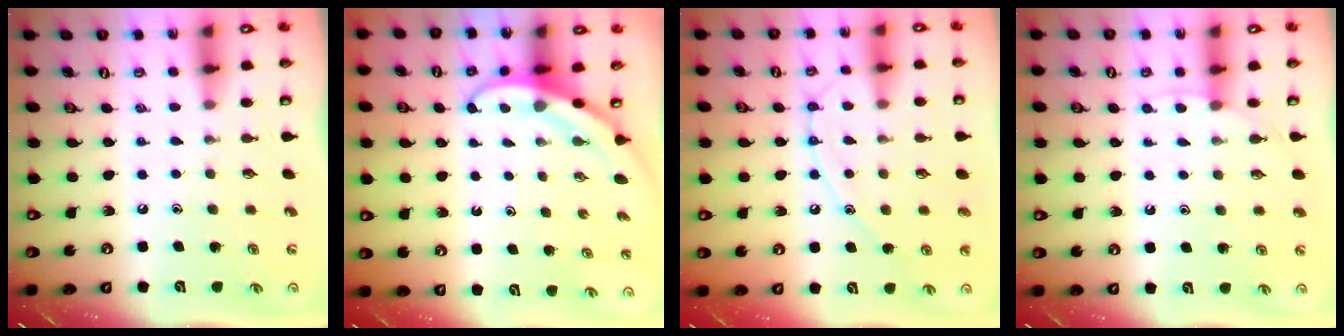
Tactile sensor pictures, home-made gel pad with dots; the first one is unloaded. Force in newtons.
{"total": 3.6, "press": 3.6, "slide": 0.4}
{"total": 10.4, "press": 10.4, "slide": 0.7}
{"total": 3.2, "press": 3.2, "slide": 0.5}